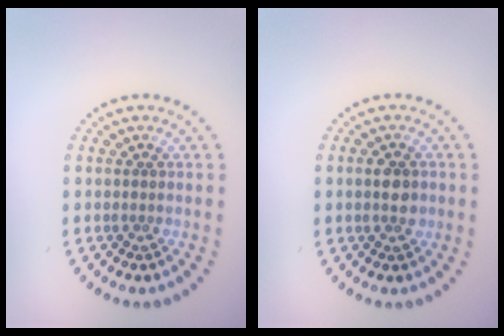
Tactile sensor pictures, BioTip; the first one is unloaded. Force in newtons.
{"total": 2.5, "press": 2.5, "slide": 0.1}